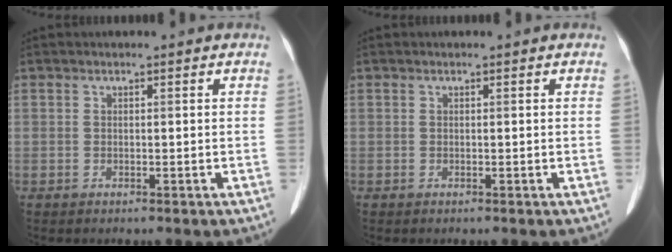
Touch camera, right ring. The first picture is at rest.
{"total": 0.0}